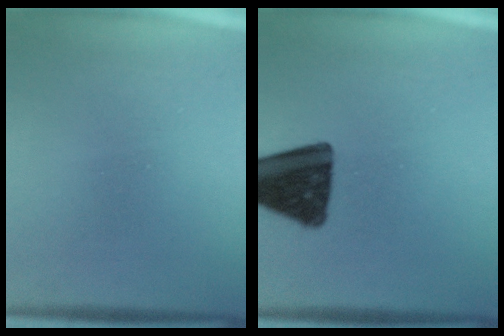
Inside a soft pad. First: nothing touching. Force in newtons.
{"total": 17.2}